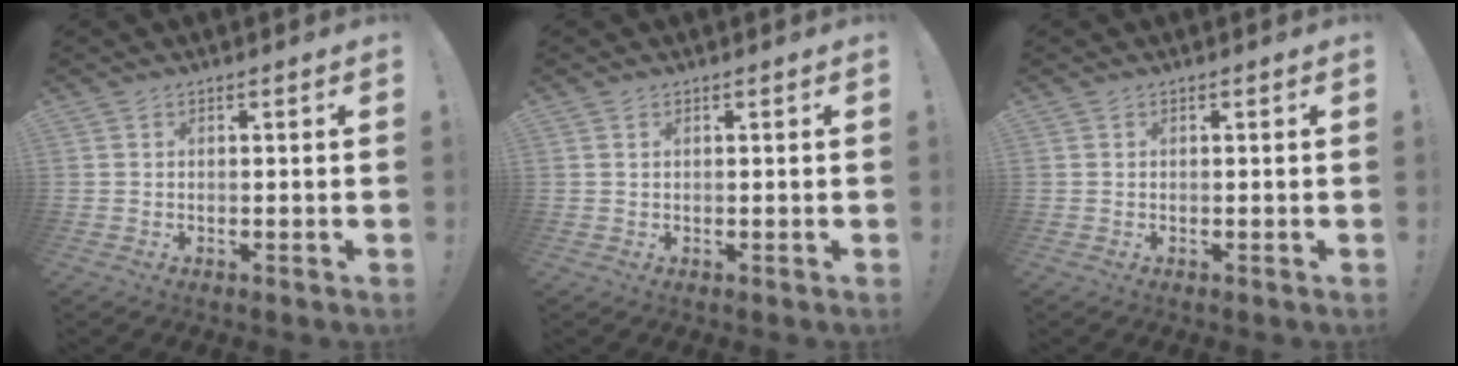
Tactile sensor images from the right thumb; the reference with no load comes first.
{"total": 0.7, "force": [0.3, 0.3, 0.5], "torque": [-0.009, 0.000, 0.006]}
{"total": 0.0}